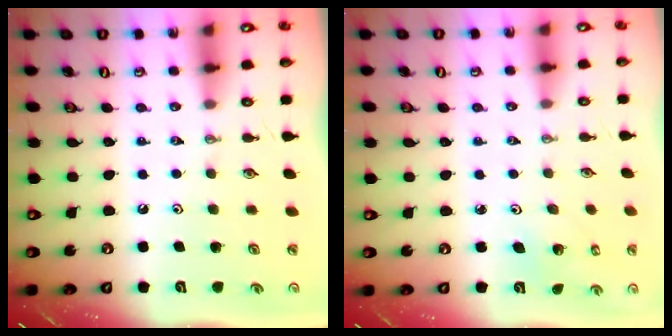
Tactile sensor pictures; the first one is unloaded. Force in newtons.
{"total": 2.2, "press": 2.2, "slide": 0.2}